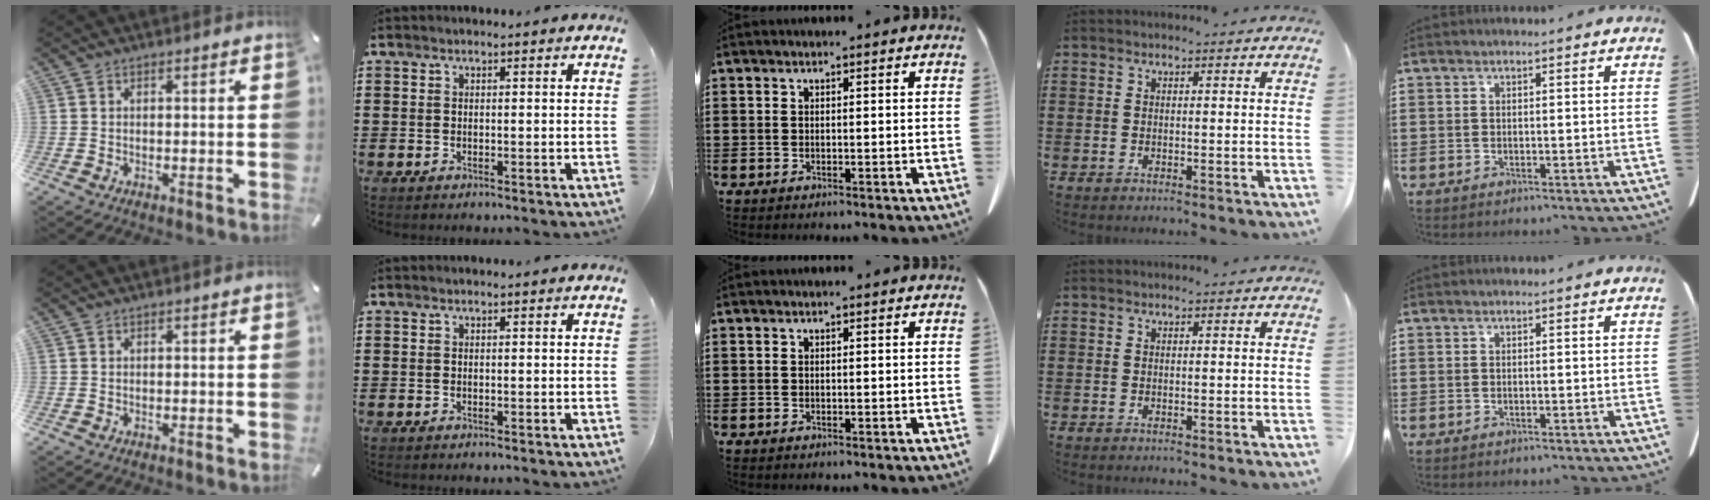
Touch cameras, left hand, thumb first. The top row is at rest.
{}